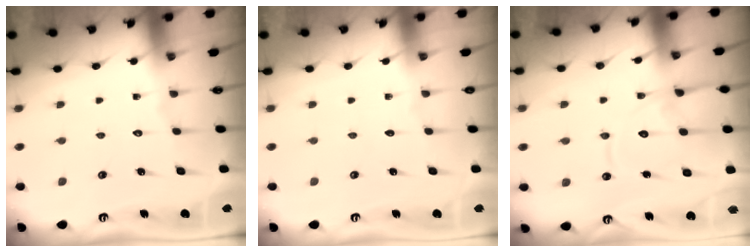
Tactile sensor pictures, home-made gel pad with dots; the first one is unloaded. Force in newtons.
{"total": 0.0}
{"total": 13.5, "press": 13.4, "slide": 1.3}